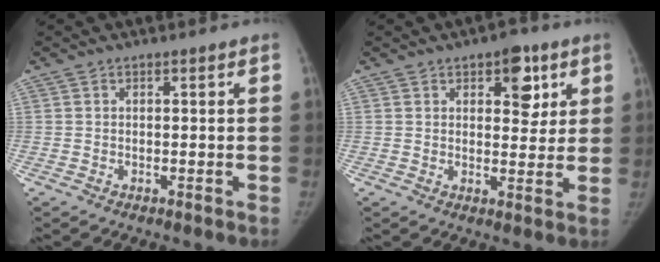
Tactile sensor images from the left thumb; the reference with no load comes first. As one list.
[{"total": 7.3, "force": [3.5, 4.1, 5.0], "torque": [-0.031, -0.013, 0.043]}]